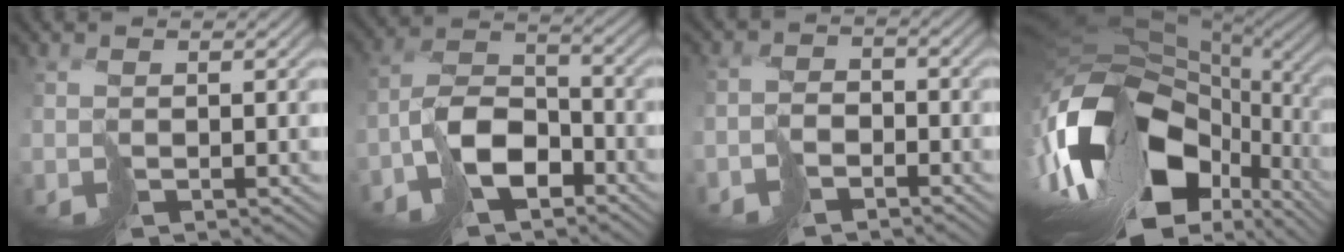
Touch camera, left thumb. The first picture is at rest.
{"total": 7.9, "force": [-5.1, 3.8, 4.6], "torque": [-0.082, 0.006, -0.110]}
{"total": 3.5, "force": [-3.1, 1.4, 0.5], "torque": [-0.001, 0.005, -0.066]}
{"total": 18.8, "force": [-5.5, 10.1, 14.9], "torque": [-0.300, -0.015, -0.062]}